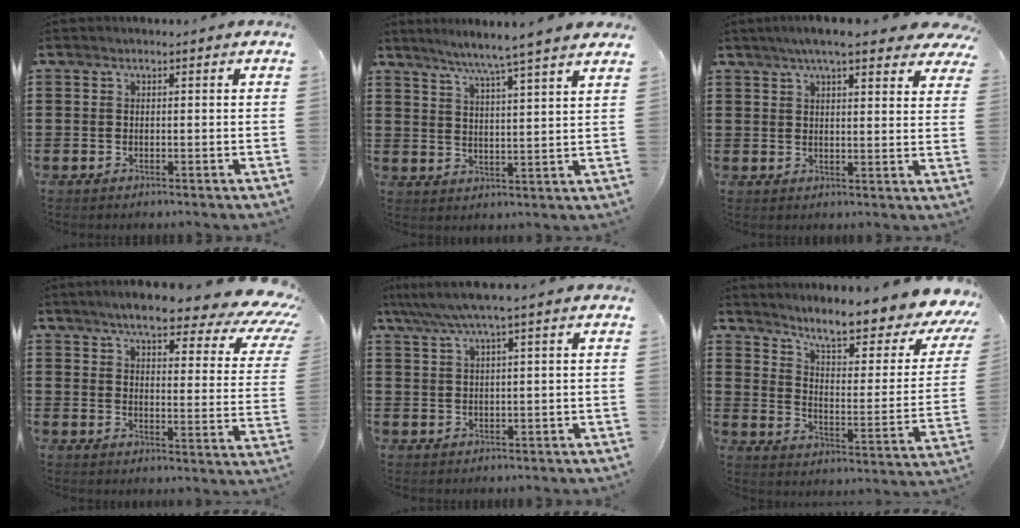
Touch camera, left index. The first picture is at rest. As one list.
[{"total": 5.7, "force": [4.9, -1.5, 2.4], "torque": [-0.064, -0.029, 0.080]}, {"total": 6.9, "force": [5.7, 0.8, 3.8], "torque": [-0.082, -0.009, 0.100]}, {"total": 8.2, "force": [6.5, 1.2, 4.9], "torque": [-0.097, -0.039, 0.105]}, {"total": 3.9, "force": [2.3, -0.3, 3.1], "torque": [-0.065, 0.000, 0.039]}, {"total": 9.2, "force": [7.5, 0.7, 5.3], "torque": [-0.107, -0.060, 0.118]}]